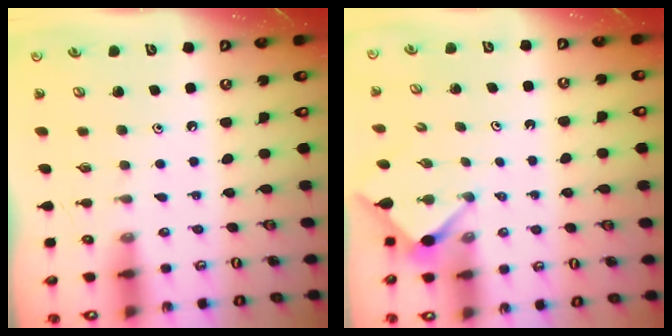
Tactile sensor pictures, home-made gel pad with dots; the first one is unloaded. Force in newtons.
{"total": 2.9, "press": 2.9, "slide": 0.3}